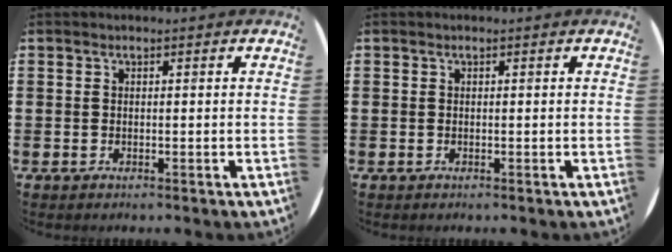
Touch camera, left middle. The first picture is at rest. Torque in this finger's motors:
{"motor_torque": [0.04, 0.03, 0.04, 0.01]}